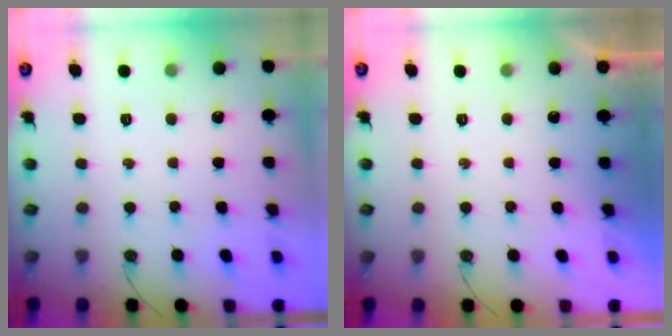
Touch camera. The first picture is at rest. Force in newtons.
{"total": 0.0}